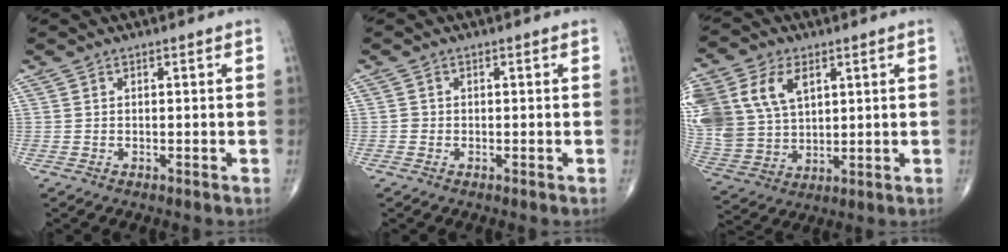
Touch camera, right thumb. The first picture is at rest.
{"total": 0.7, "force": [-0.2, 0.7, 0.1], "torque": [-0.001, 0.003, -0.006]}
{"total": 20.9, "force": [7.4, 14.6, 13.0], "torque": [-0.310, 0.018, 0.156]}